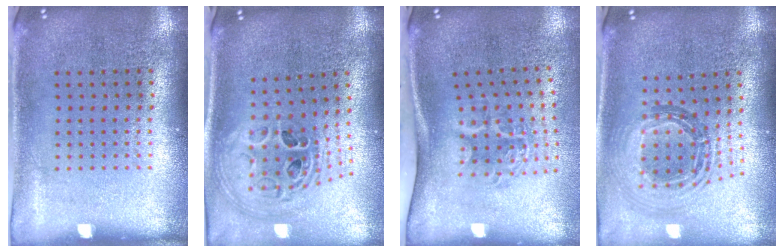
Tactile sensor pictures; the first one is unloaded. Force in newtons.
{"total": 1.7, "press": 1.5, "slide": 0.9}
{"total": 2.0, "press": 1.3, "slide": 1.5}
{"total": 1.1, "press": 1.1, "slide": 0.4}